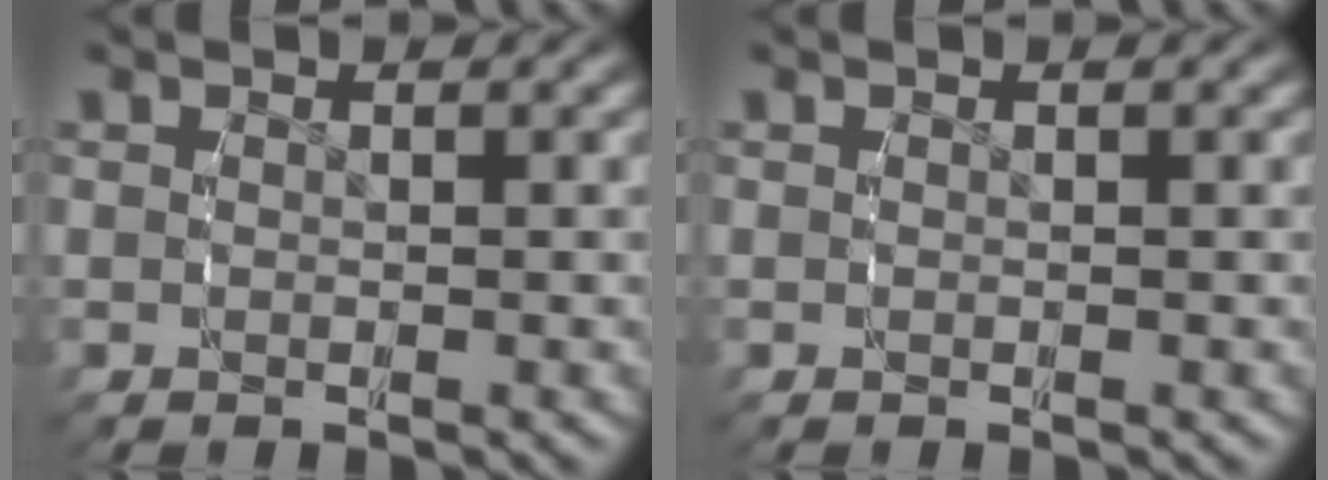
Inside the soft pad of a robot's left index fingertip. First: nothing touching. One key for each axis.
{"total": 0.0}